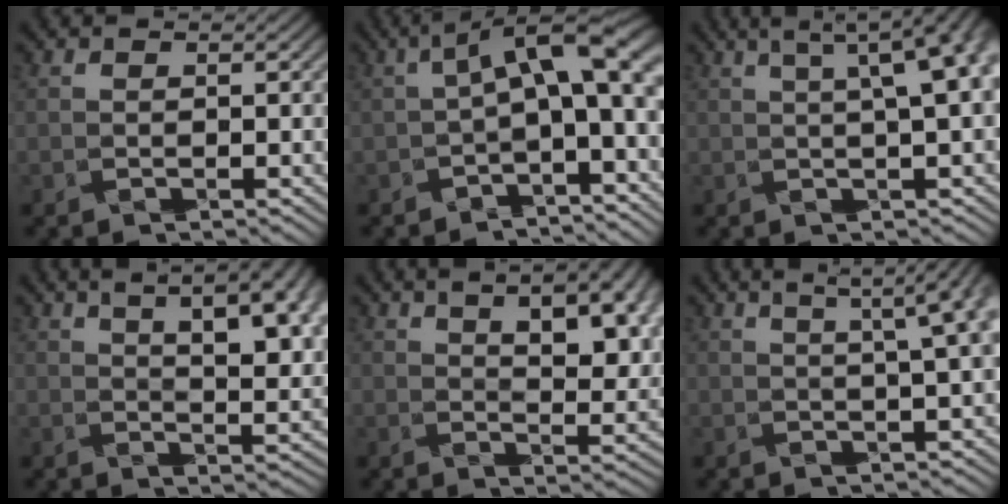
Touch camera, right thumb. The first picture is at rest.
{"total": 8.3, "force": [0.2, 3.0, 7.8], "torque": [-0.130, 0.013, 0.000]}
{"total": 7.3, "force": [2.1, 1.3, 6.9], "torque": [-0.095, 0.024, 0.028]}
{"total": 12.4, "force": [5.9, 4.5, 9.9], "torque": [-0.134, 0.033, 0.085]}
{"total": 11.4, "force": [5.0, 4.8, 9.0], "torque": [-0.130, 0.017, 0.077]}
{"total": 6.0, "force": [2.6, 0.5, 5.4], "torque": [-0.067, 0.027, 0.038]}